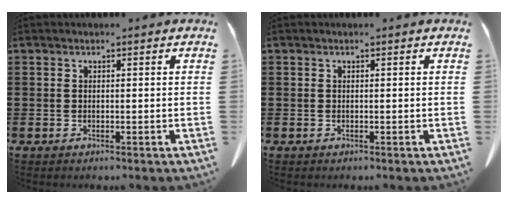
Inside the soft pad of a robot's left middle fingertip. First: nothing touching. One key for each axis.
{"total": 0.0}